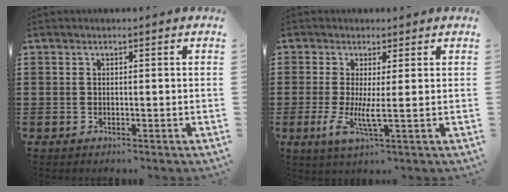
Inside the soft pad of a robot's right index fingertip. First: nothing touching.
{"total": 4.9, "force": [-0.4, 0.3, 4.8], "torque": [-0.096, -0.013, -0.007]}